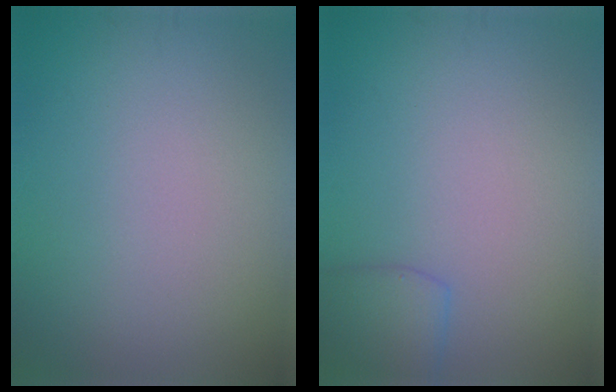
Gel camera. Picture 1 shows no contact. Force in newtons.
{"total": 2.7, "press": 2.6, "slide": 0.2}